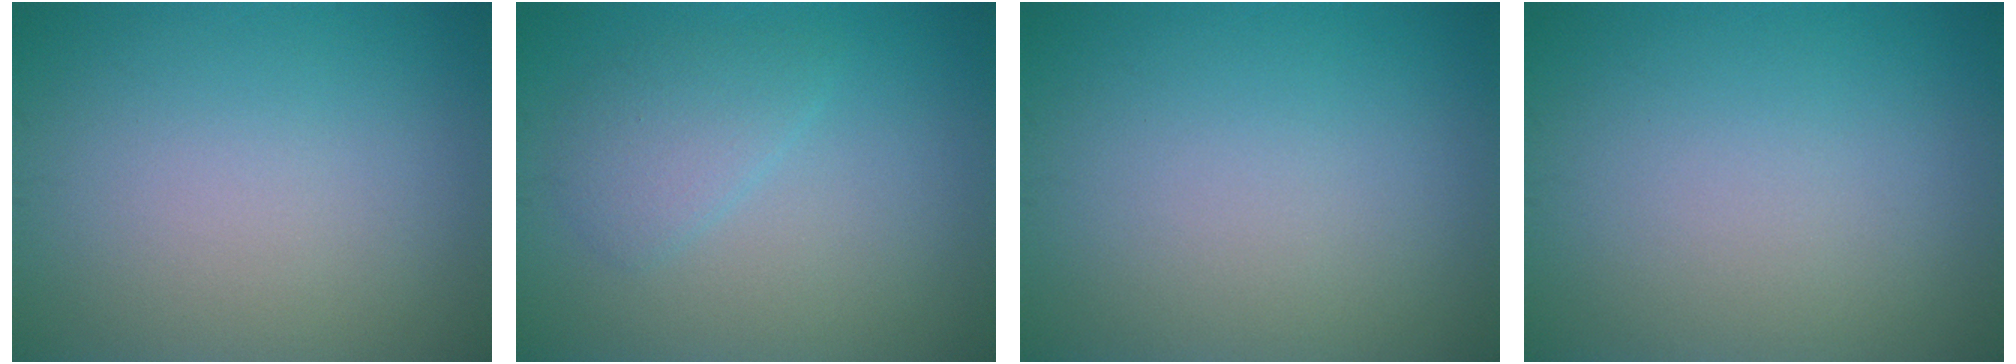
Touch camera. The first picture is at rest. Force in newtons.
{"total": 2.3, "press": 2.3, "slide": 0.2}
{"total": 0.0}
{"total": 0.0}